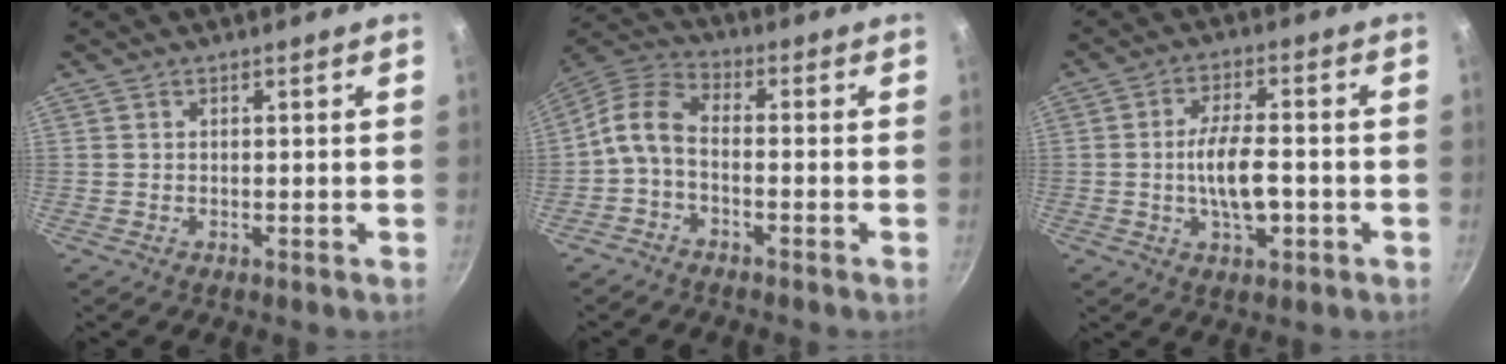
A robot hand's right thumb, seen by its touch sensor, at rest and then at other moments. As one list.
[{"total": 7.1, "force": [-2.4, 3.9, 5.4], "torque": [-0.125, 0.040, -0.059]}, {"total": 8.8, "force": [-1.7, 3.7, 7.8], "torque": [-0.130, 0.018, -0.032]}]